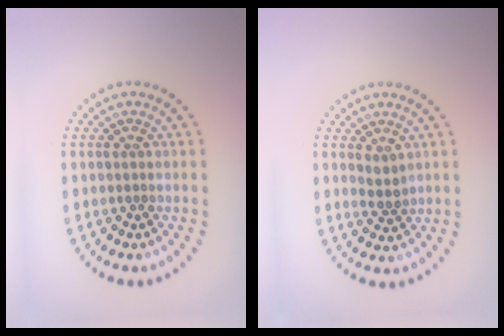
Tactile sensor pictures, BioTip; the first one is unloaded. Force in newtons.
{"total": 1.6, "press": 1.2, "slide": 1.0}